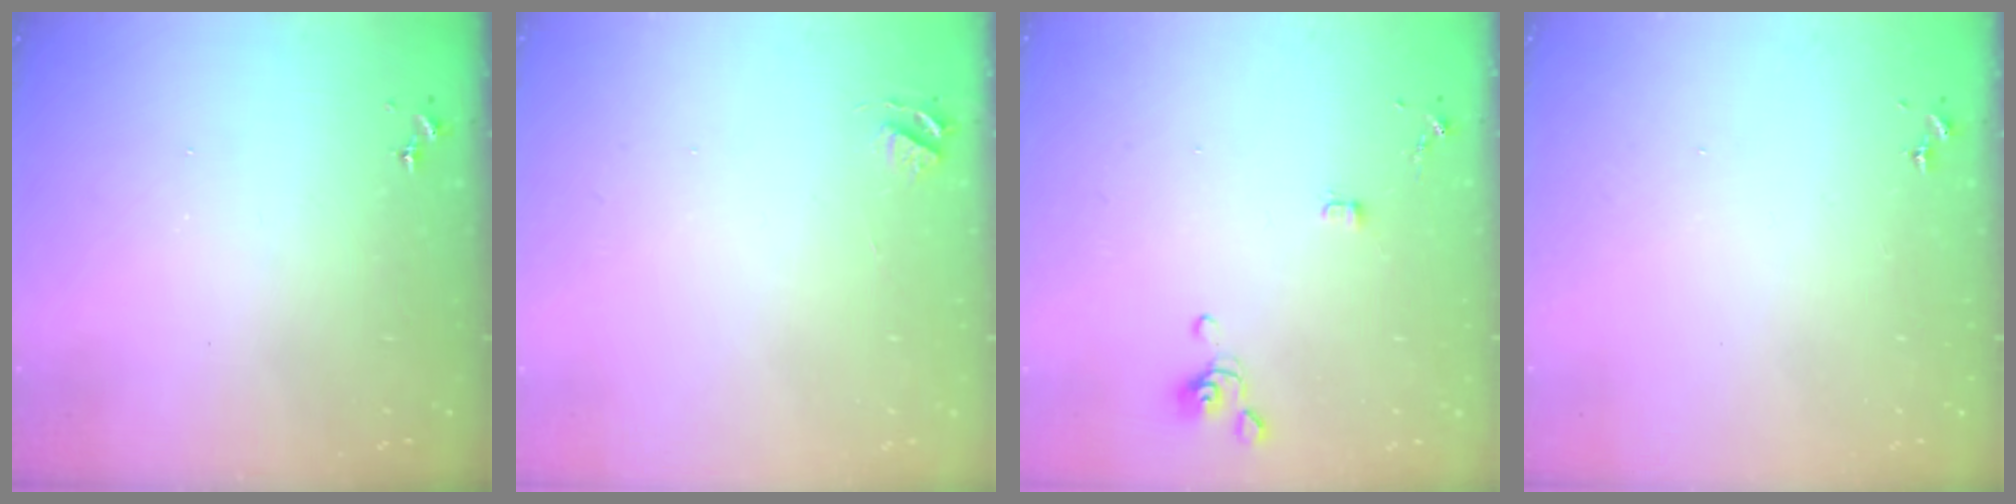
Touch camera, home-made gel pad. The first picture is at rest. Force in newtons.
{"total": 3.5, "press": 3.5, "slide": 0.3}
{"total": 3.8, "press": 3.7, "slide": 0.9}
{"total": 0.0}